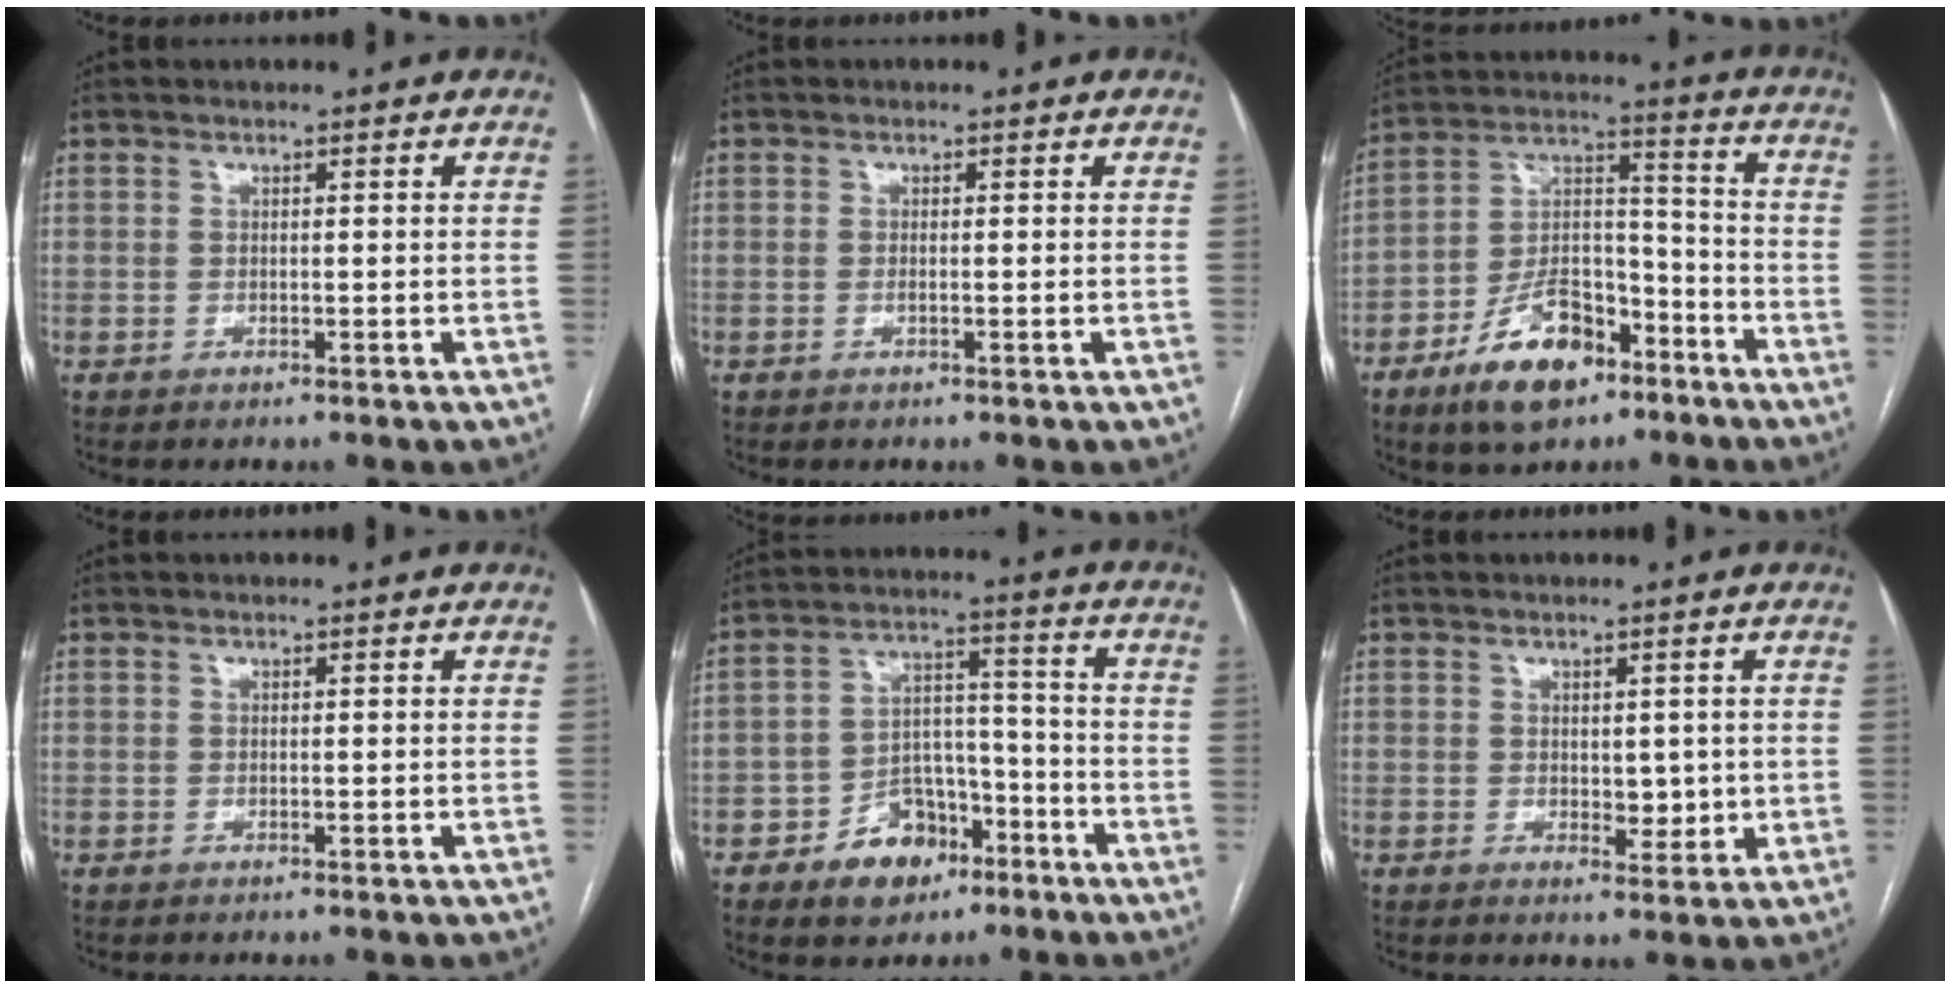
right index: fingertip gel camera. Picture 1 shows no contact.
{"total": 0.8, "force": [-0.1, 0.1, 0.8], "torque": [-0.017, -0.002, -0.001]}
{"total": 14.2, "force": [-8.6, 6.9, 9.0], "torque": [-0.162, 0.015, -0.147]}
{"total": 0.0}
{"total": 9.9, "force": [-5.7, 6.5, 4.9], "torque": [-0.075, 0.027, -0.087]}
{"total": 3.3, "force": [0.3, 2.1, 2.5], "torque": [-0.030, -0.006, 0.011]}